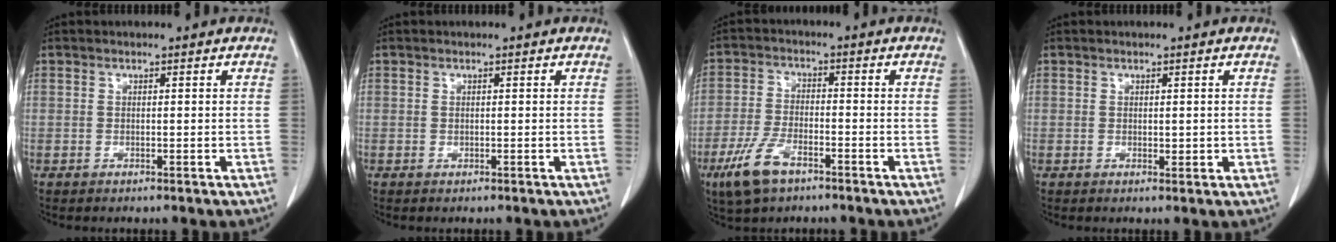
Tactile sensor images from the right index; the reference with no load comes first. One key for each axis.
{"total": 0.0}
{"total": 7.6, "fx": -4.6, "fy": 3.0, "fz": 5.2, "tx": -0.122, "ty": -0.010, "tz": -0.083}
{"total": 1.2, "fx": 0.0, "fy": 0.8, "fz": 0.9, "tx": -0.009, "ty": -0.001, "tz": 0.003}